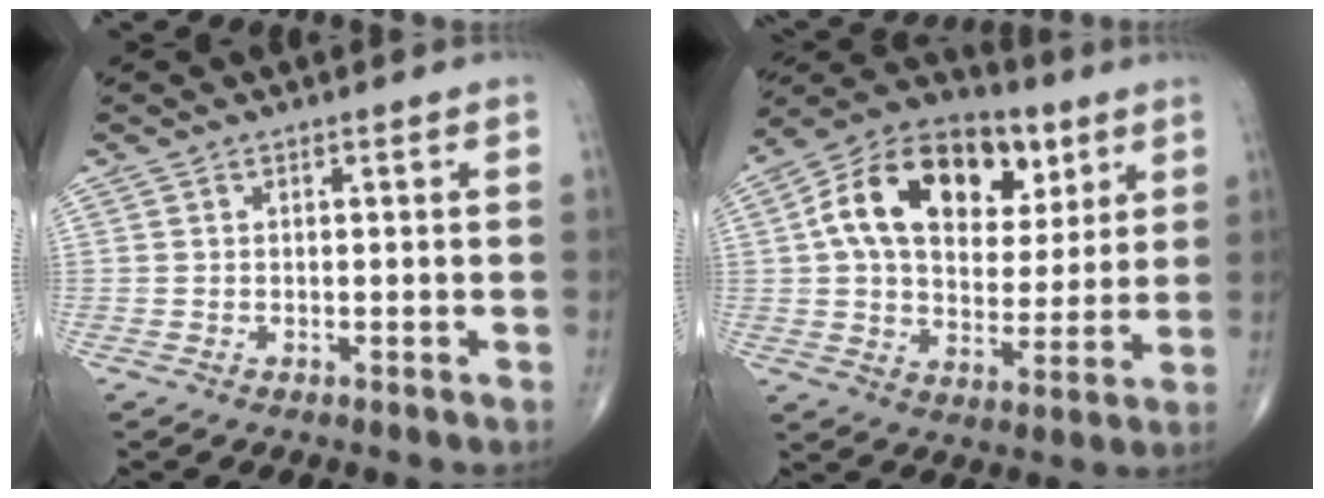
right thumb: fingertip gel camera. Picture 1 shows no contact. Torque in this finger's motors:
{"motor_torque": [1.73, 3.28, 1.78, 0.48, 0.15]}